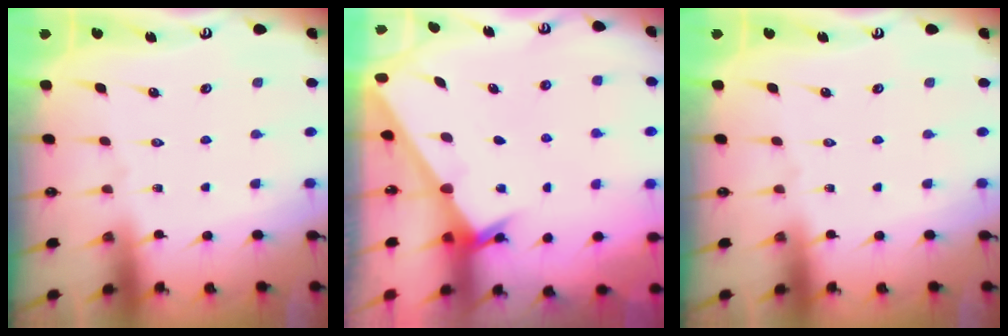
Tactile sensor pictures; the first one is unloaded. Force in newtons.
{"total": 2.2, "press": 2.2, "slide": 0.2}
{"total": 0.0}